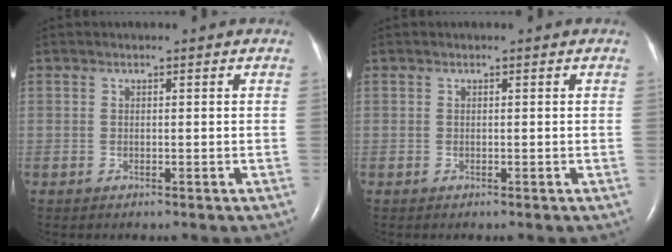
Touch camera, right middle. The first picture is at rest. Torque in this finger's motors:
{"motor_torque": [0.00, 0.00, 0.00, 0.00]}